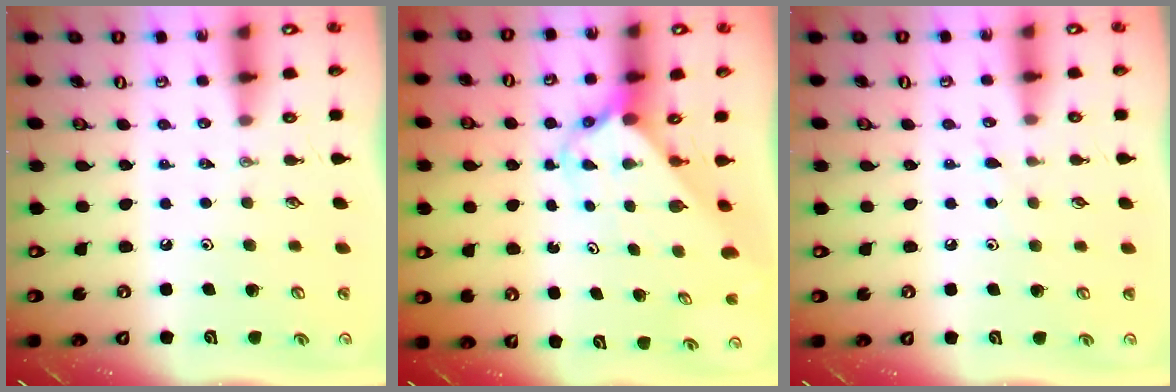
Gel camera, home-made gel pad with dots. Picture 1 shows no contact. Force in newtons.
{"total": 3.9, "press": 3.8, "slide": 0.6}
{"total": 3.6, "press": 3.6, "slide": 0.5}